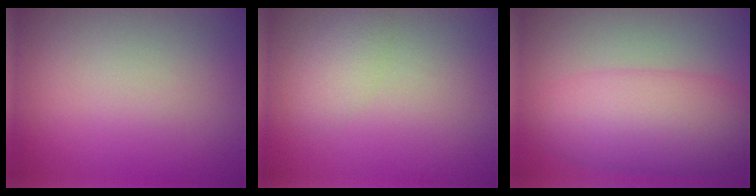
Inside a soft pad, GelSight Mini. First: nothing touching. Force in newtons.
{"total": 1.7, "press": 1.7, "slide": 0.0}
{"total": 7.2, "press": 7.2, "slide": 0.3}